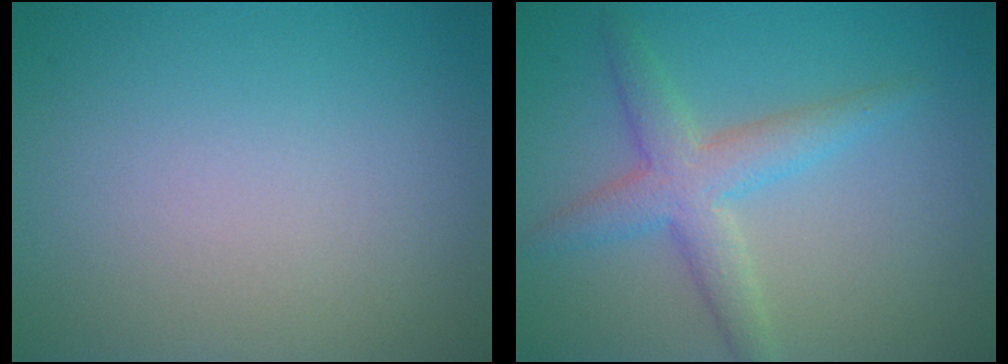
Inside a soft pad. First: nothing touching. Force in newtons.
{"total": 4.1, "press": 4.1, "slide": 0.4}